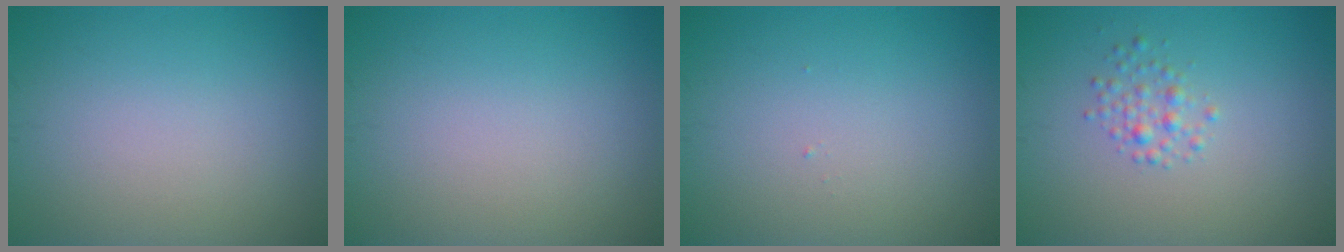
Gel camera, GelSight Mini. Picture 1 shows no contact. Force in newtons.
{"total": 0.0}
{"total": 0.0}
{"total": 1.6, "press": 1.6, "slide": 0.1}